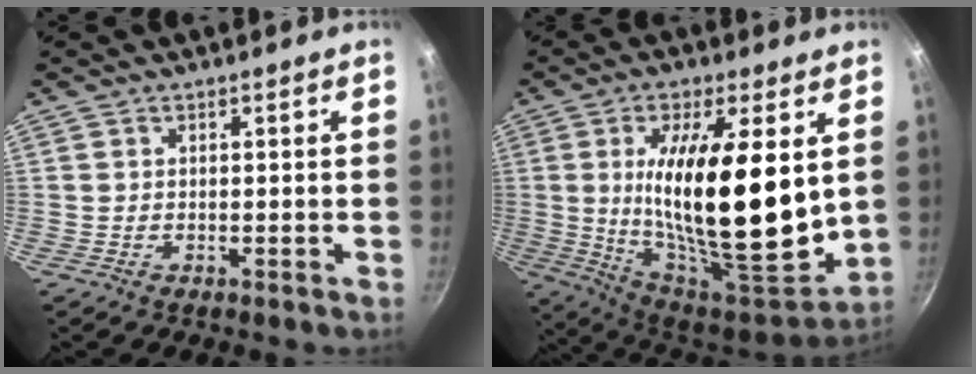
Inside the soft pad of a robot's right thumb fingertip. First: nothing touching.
{"total": 24.5, "force": [3.4, 8.1, 22.9], "torque": [-0.361, -0.040, 0.062]}